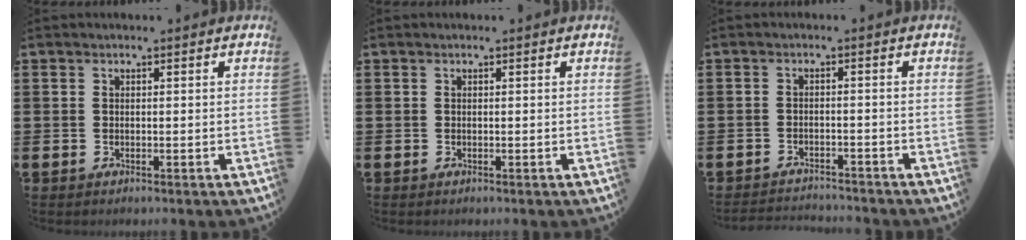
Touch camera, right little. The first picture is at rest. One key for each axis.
{"total": 0.0}
{"total": 2.0, "fx": -2.0, "fy": 0.0, "fz": -0.2, "tx": -0.002, "ty": 0.001, "tz": -0.044}